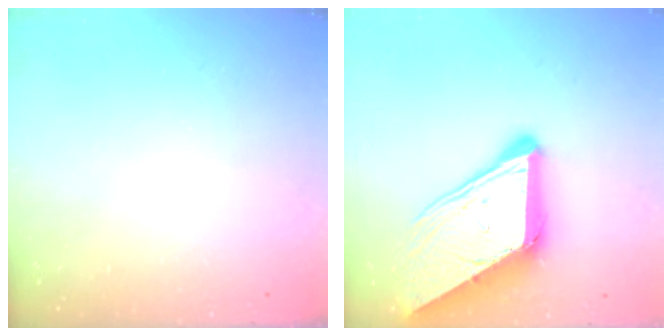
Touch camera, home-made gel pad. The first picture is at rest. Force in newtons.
{"total": 18.6, "press": 18.5, "slide": 2.0}